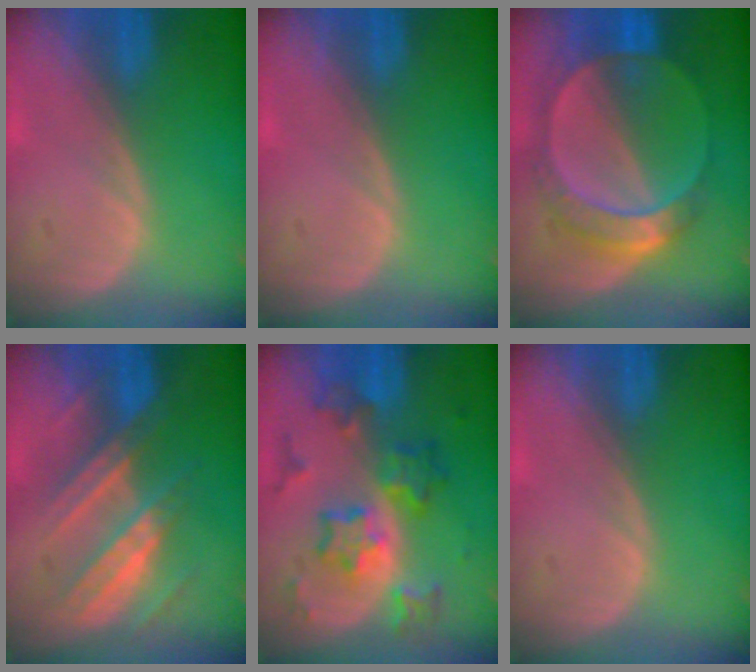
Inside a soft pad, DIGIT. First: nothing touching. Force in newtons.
{"total": 0.0}
{"total": 8.2, "press": 7.7, "slide": 2.7}
{"total": 7.3, "press": 7.3, "slide": 1.0}
{"total": 8.7, "press": 8.7, "slide": 0.6}
{"total": 0.0}